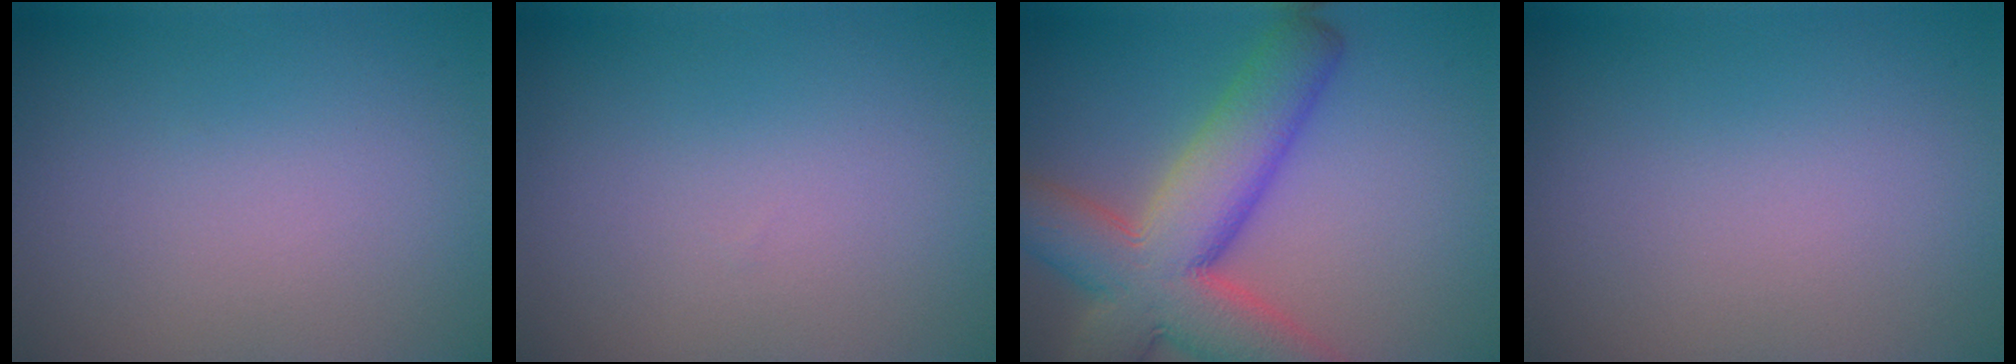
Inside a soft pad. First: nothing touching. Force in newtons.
{"total": 0.0}
{"total": 11.1, "press": 11.1, "slide": 0.6}
{"total": 0.0}